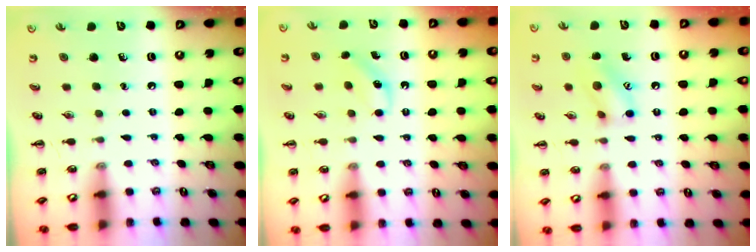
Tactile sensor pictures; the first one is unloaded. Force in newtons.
{"total": 4.1, "press": 4.0, "slide": 1.1}
{"total": 11.1, "press": 11.0, "slide": 1.0}